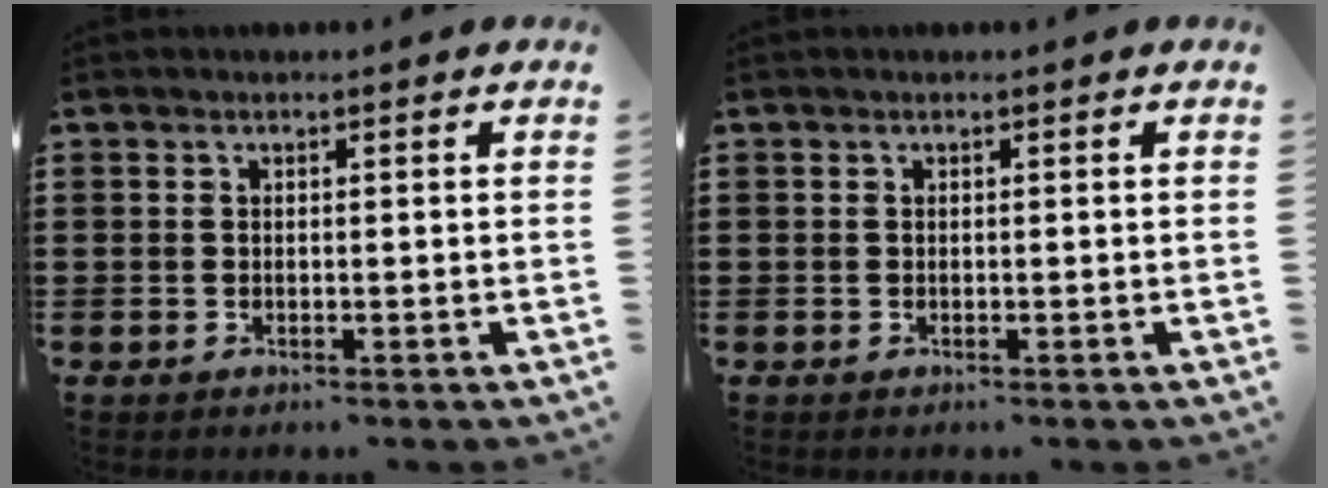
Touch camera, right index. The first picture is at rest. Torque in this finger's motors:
{"motor_torque": [0.00, 0.00, 0.00, -0.01]}